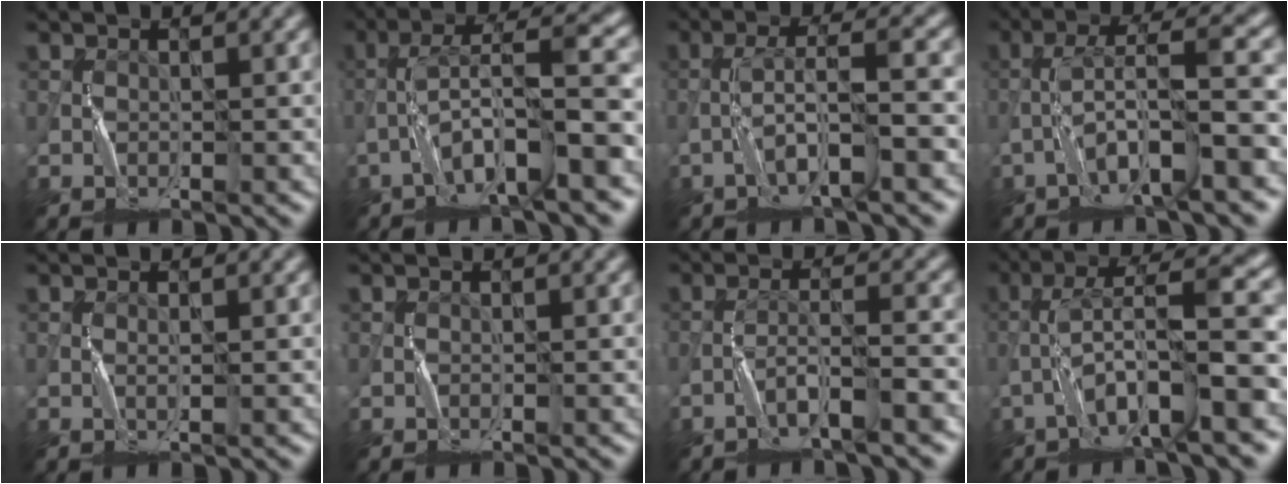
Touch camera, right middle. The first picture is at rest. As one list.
[{"total": 8.1, "force": [-3.3, 1.4, 7.2], "torque": [-0.128, 0.026, -0.065]}, {"total": 5.1, "force": [-2.1, 0.6, 4.6], "torque": [-0.088, 0.016, -0.043]}, {"total": 7.1, "force": [-2.9, 1.1, 6.4], "torque": [-0.118, 0.022, -0.059]}, {"total": 0.6, "force": [0.1, 0.0, 0.6], "torque": [-0.013, 0.002, 0.002]}, {"total": 0.0}, {"total": 3.8, "force": [-2.4, 0.3, 3.0], "torque": [-0.054, 0.013, -0.050]}, {"total": 8.7, "force": [-3.0, 1.5, 8.0], "torque": [-0.141, 0.027, -0.060]}]